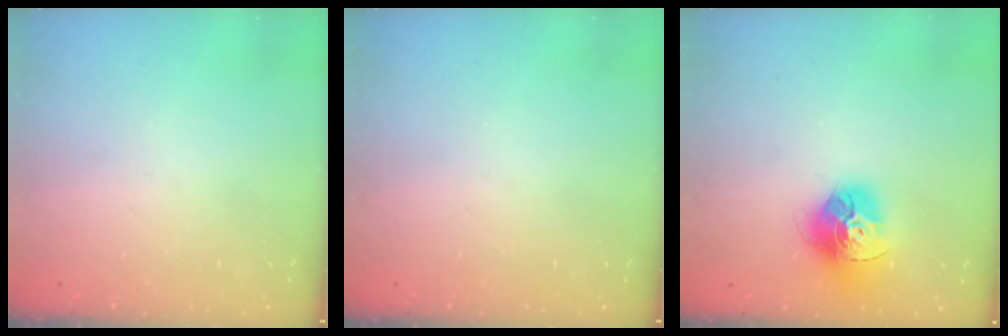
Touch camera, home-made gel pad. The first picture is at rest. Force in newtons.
{"total": 0.0}
{"total": 15.5, "press": 15.4, "slide": 1.7}